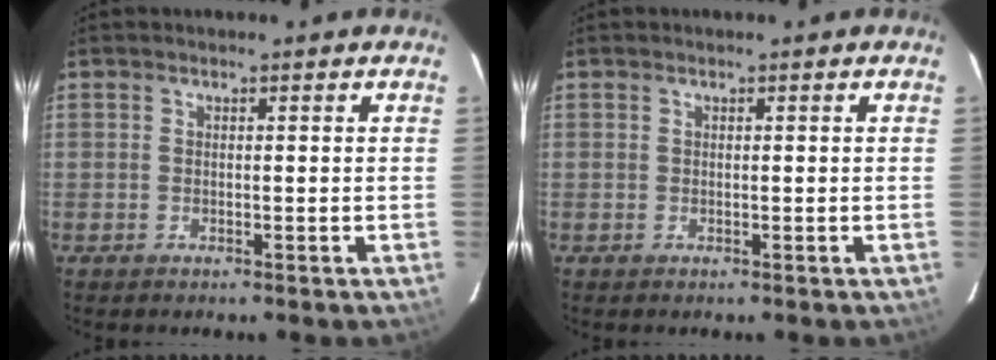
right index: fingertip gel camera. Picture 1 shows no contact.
{"total": 0.0}